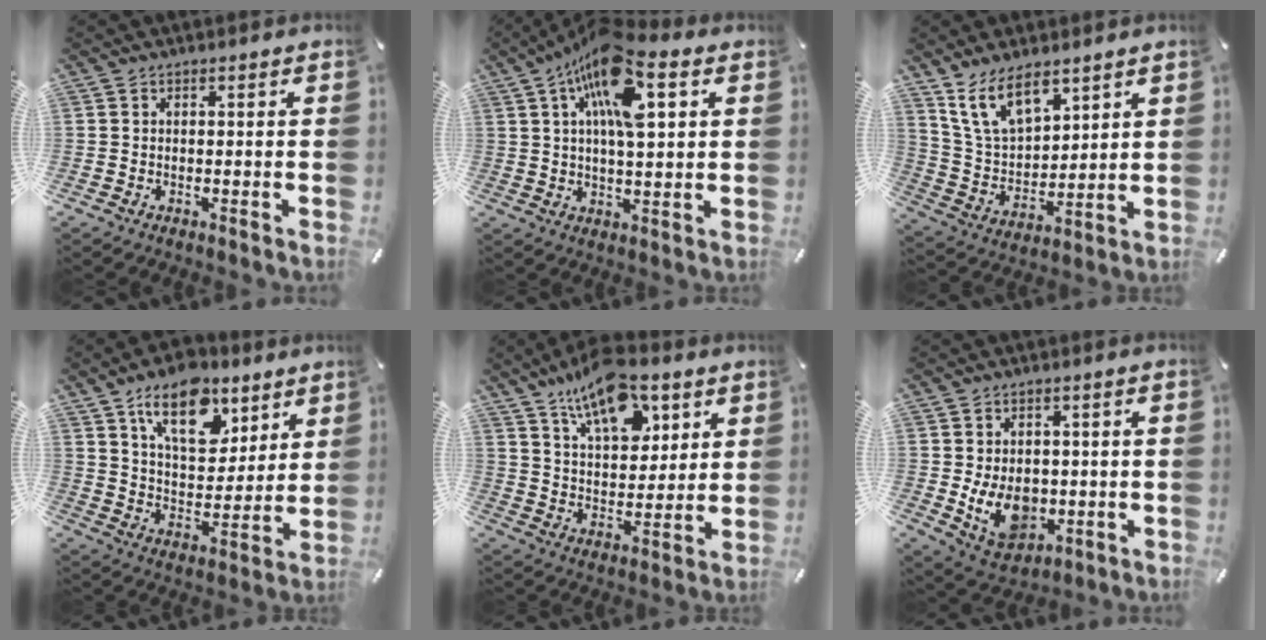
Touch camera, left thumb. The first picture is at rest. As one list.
[{"total": 15.6, "force": [6.6, 6.2, 12.6], "torque": [-0.222, -0.008, 0.110]}, {"total": 11.6, "force": [8.2, 6.1, 5.6], "torque": [-0.143, -0.034, 0.157]}, {"total": 16.4, "force": [9.8, 9.7, 9.0], "torque": [-0.136, -0.046, 0.172]}, {"total": 14.9, "force": [9.7, 7.8, 8.2], "torque": [-0.131, -0.046, 0.173]}, {"total": 10.5, "force": [-1.2, 8.0, 6.6], "torque": [-0.120, -0.001, -0.020]}]